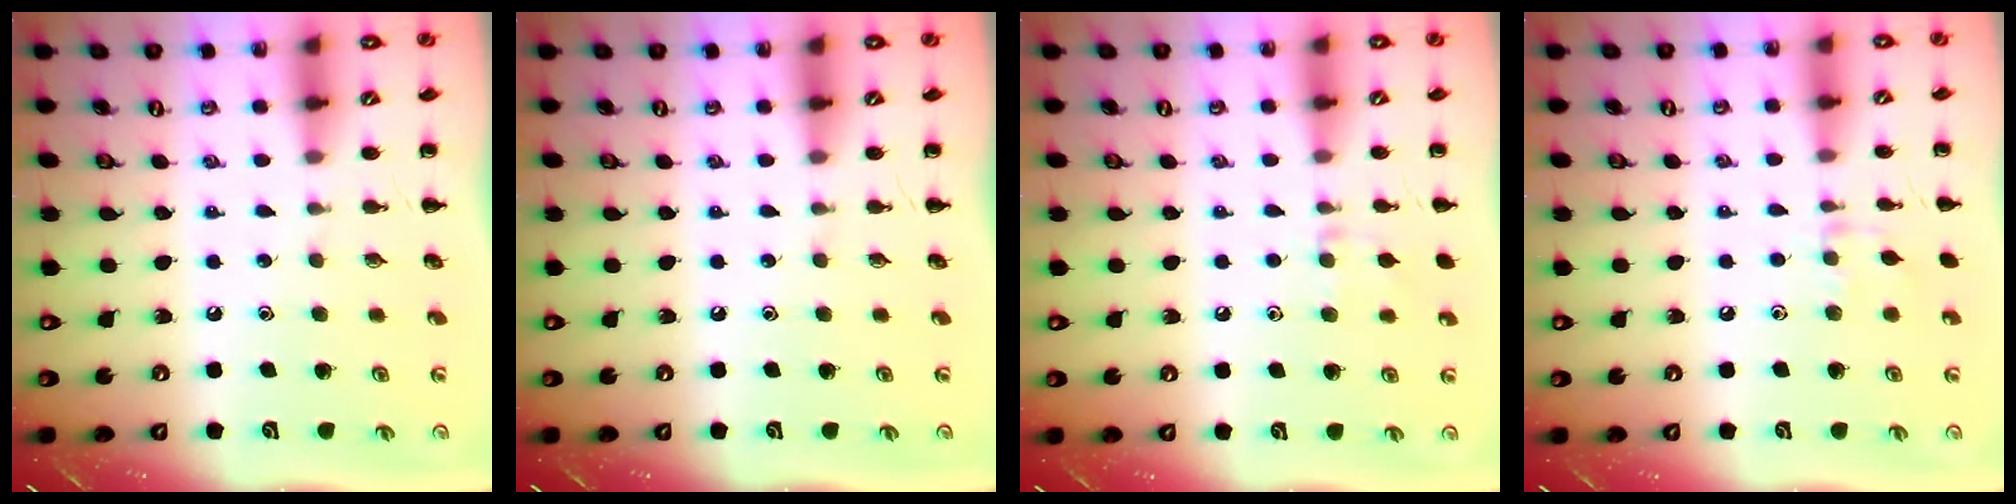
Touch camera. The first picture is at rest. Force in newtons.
{"total": 0.0}
{"total": 6.9, "press": 6.5, "slide": 2.3}
{"total": 5.8, "press": 5.5, "slide": 1.6}